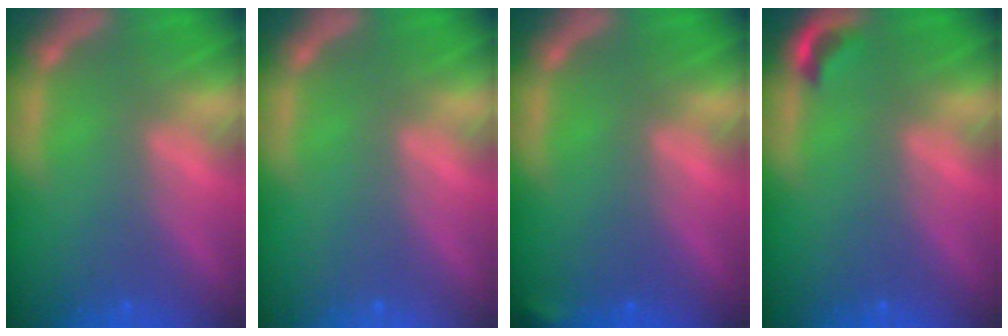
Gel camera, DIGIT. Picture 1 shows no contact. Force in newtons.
{"total": 0.0}
{"total": 0.9}
{"total": 1.4}